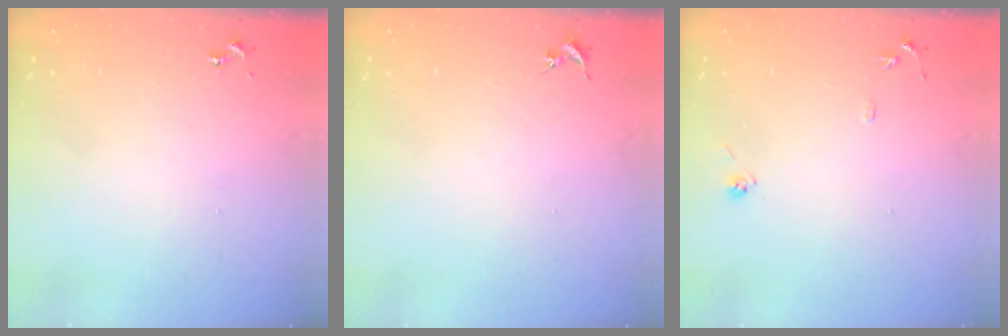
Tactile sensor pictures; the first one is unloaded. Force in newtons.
{"total": 0.0}
{"total": 7.1, "press": 7.0, "slide": 0.8}